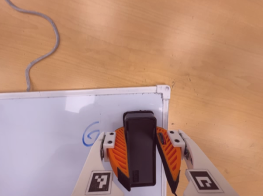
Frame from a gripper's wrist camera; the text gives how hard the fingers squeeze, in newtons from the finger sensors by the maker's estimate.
{"total": 14.0, "left": 15.7, "right": 12.3}